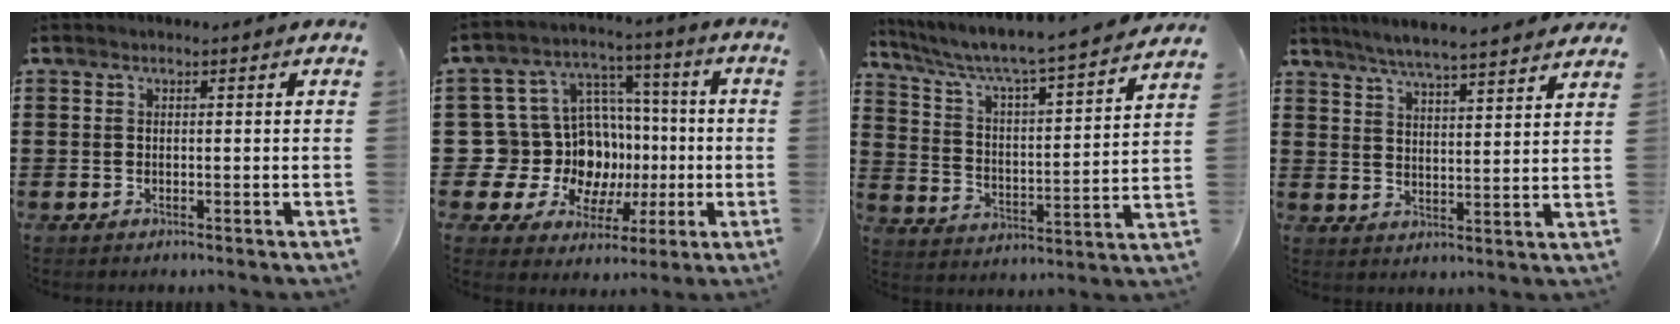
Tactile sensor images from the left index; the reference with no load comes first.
{"total": 14.0, "force": [-1.4, 13.1, 4.5], "torque": [-0.136, -0.011, 0.007]}
{"total": 5.6, "force": [5.0, -0.1, 2.4], "torque": [-0.072, -0.048, 0.075]}
{"total": 5.4, "force": [5.1, -0.3, 1.8], "torque": [-0.055, -0.026, 0.089]}